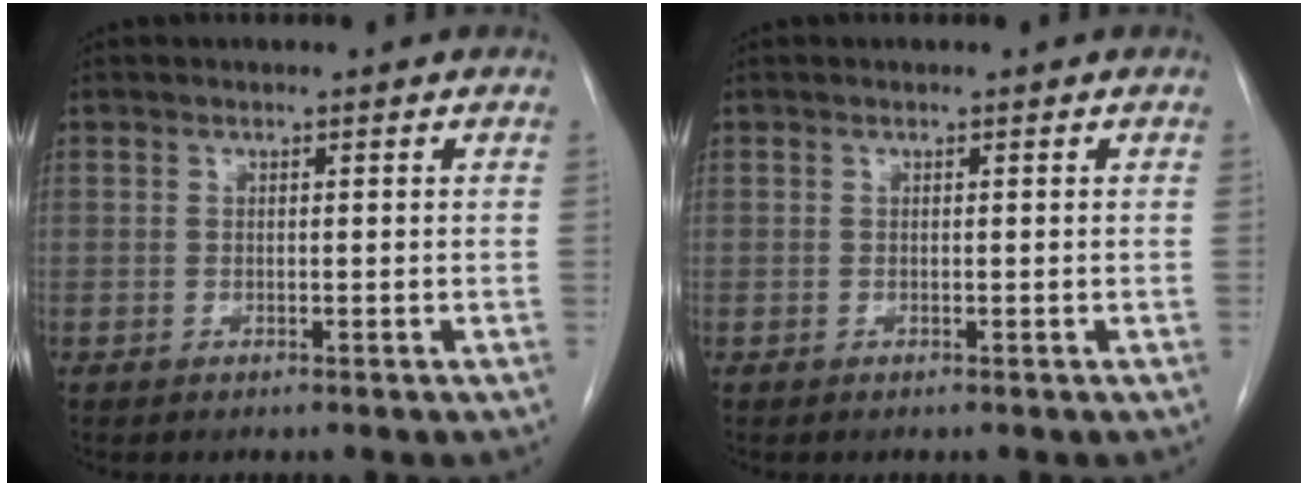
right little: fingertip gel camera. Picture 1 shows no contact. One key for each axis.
{"total": 0.0}